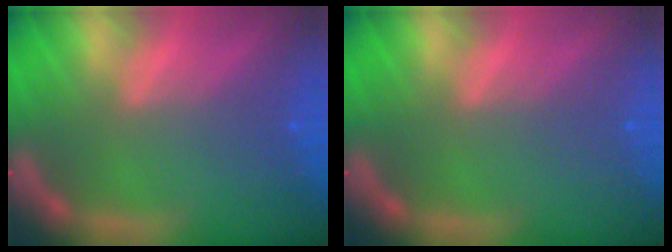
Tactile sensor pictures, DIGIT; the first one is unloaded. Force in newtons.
{"total": 0.0}